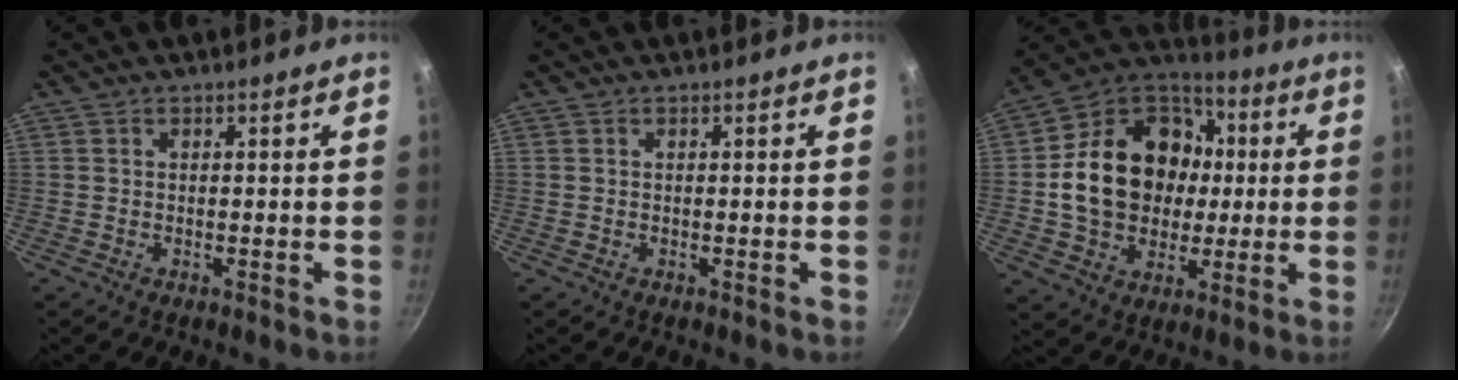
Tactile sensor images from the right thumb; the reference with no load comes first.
{"total": 0.0}
{"total": 22.7, "force": [1.0, 18.1, 13.7], "torque": [-0.219, 0.038, 0.021]}